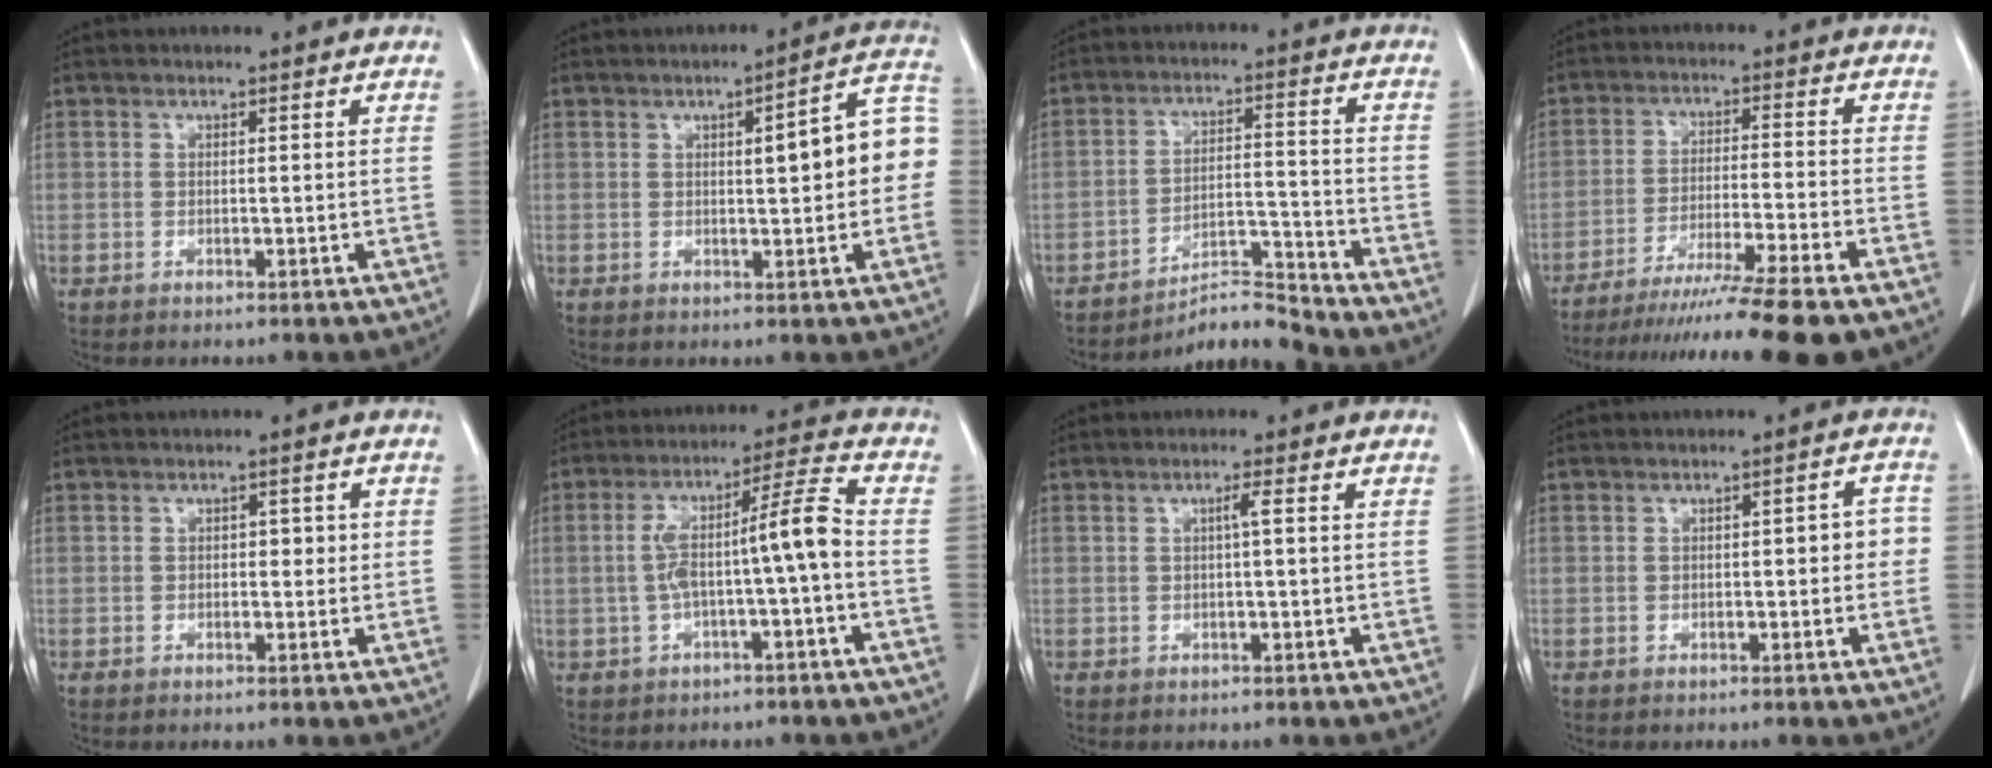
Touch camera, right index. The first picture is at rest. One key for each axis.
{"total": 9.9, "fx": 0.6, "fy": 2.0, "fz": 9.7, "tx": -0.119, "ty": 0.031, "tz": 0.005}
{"total": 6.2, "fx": -6.1, "fy": -0.7, "fz": -0.3, "tx": 0.001, "ty": 0.022, "tz": -0.101}
{"total": 15.7, "fx": -13.0, "fy": -2.2, "fz": 8.5, "tx": -0.127, "ty": -0.041, "tz": -0.206}
{"total": 1.7, "fx": 0.1, "fy": 1.1, "fz": 1.3, "tx": -0.012, "ty": 0.007, "tz": -0.001}
{"total": 8.7, "fx": -1.2, "fy": 0.0, "fz": 8.7, "tx": -0.154, "ty": 0.034, "tz": -0.020}
{"total": 1.2, "fx": 0.1, "fy": -0.2, "fz": 1.2, "tx": -0.020, "ty": 0.003, "tz": 0.001}
{"total": 3.2, "fx": -0.3, "fy": 1.3, "fz": 2.9, "tx": -0.026, "ty": 0.017, "tz": -0.005}